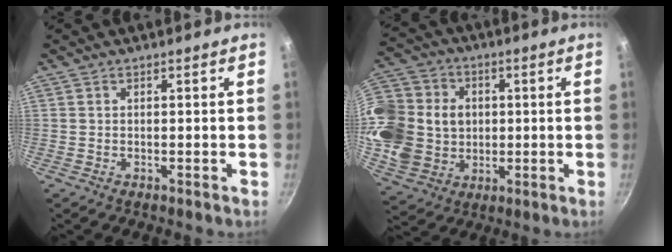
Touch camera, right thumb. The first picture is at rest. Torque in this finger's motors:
{"motor_torque": [1.37, 3.64, 0.31, -0.13, 0.23]}